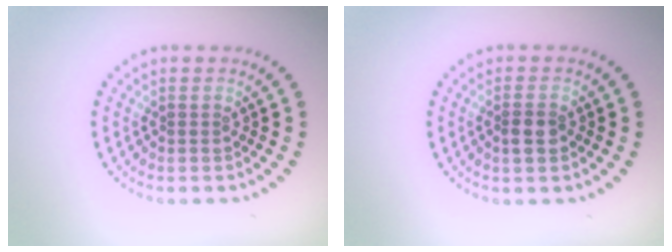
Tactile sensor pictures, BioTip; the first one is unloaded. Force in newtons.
{"total": 1.7, "press": 1.6, "slide": 0.5}